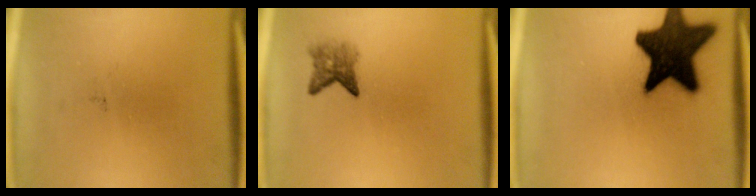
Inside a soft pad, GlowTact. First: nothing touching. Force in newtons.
{"total": 3.0}
{"total": 18.5}